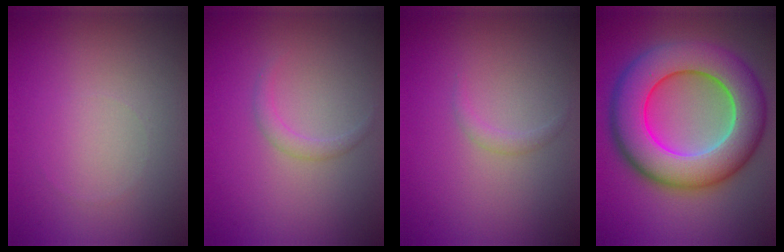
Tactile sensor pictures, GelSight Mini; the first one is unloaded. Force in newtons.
{"total": 1.1, "press": 1.1, "slide": 0.1}
{"total": 0.9, "press": 0.9, "slide": 0.0}
{"total": 11.8, "press": 11.8, "slide": 0.5}